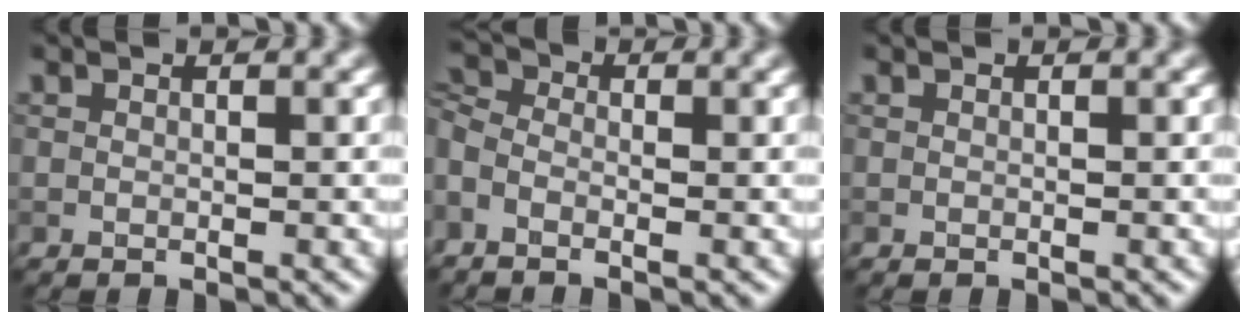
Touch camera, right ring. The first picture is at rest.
{"total": 2.7, "force": [-0.7, 1.8, 2.0], "torque": [-0.055, 0.004, -0.032]}
{"total": 0.0}